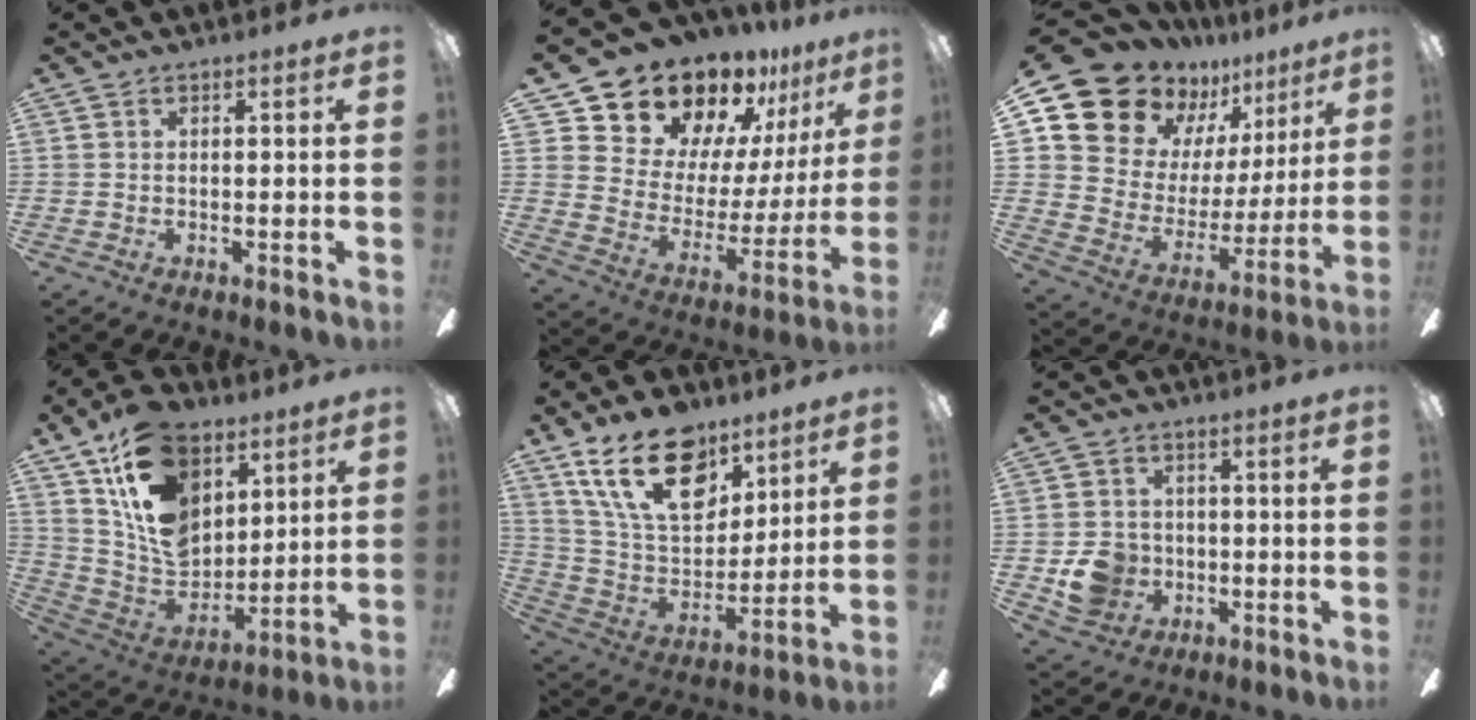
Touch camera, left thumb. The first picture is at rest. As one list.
[{"total": 17.9, "force": [15.8, 7.9, 3.2], "torque": [-0.085, -0.133, 0.298]}, {"total": 16.7, "force": [13.2, 9.4, 3.9], "torque": [-0.104, -0.105, 0.257]}, {"total": 19.6, "force": [10.1, 13.3, 10.3], "torque": [-0.194, -0.050, 0.191]}, {"total": 21.7, "force": [12.6, 12.4, 12.6], "torque": [-0.231, -0.058, 0.226]}, {"total": 8.5, "force": [-1.9, 7.7, 2.9], "torque": [-0.067, 0.017, -0.031]}]